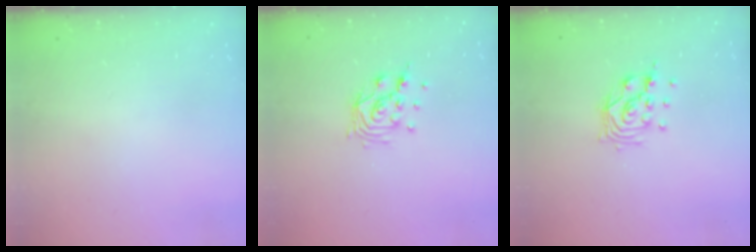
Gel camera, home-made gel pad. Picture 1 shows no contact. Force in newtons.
{"total": 9.3, "press": 9.3, "slide": 0.4}
{"total": 9.6, "press": 9.5, "slide": 1.2}